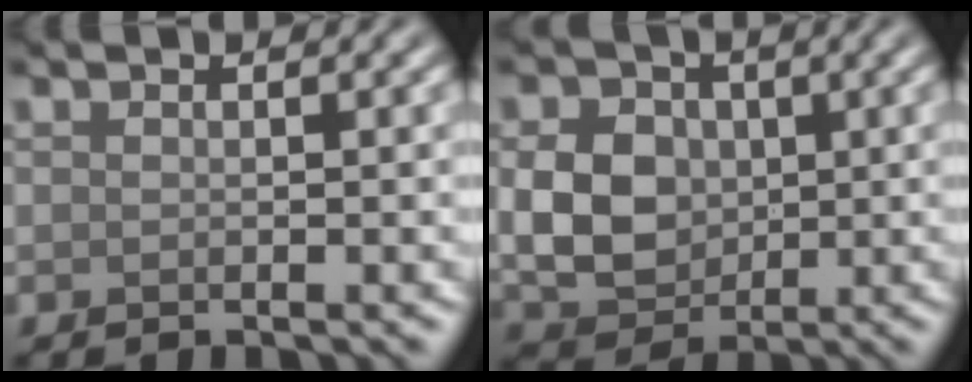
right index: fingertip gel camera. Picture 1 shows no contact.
{"total": 5.5, "force": [0.3, 4.4, 3.3], "torque": [-0.066, 0.000, 0.005]}